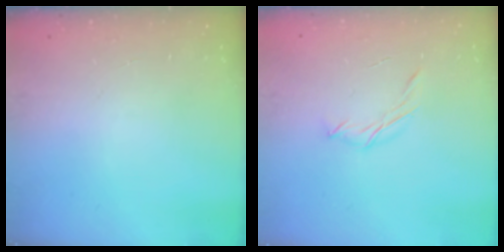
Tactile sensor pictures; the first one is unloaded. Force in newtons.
{"total": 4.7, "press": 4.6, "slide": 1.0}